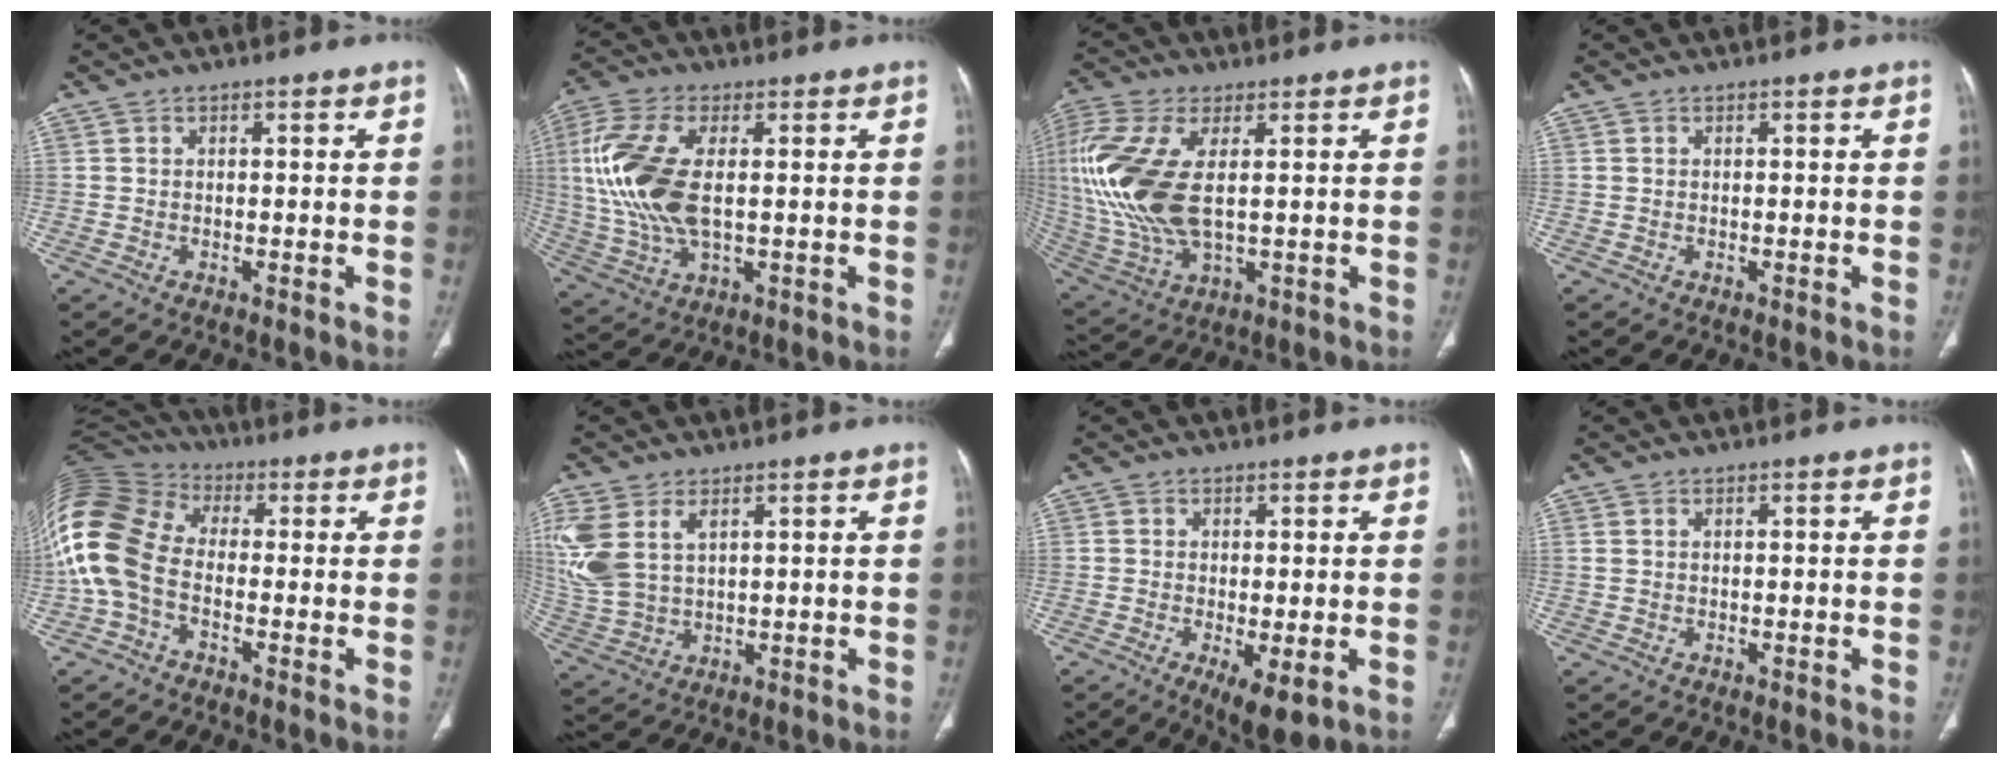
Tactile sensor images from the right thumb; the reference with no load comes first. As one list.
[{"total": 15.2, "force": [1.5, 7.4, 13.2], "torque": [-0.309, -0.003, 0.034]}, {"total": 18.6, "force": [2.1, 8.8, 16.3], "torque": [-0.396, -0.011, 0.049]}, {"total": 0.0}, {"total": 16.8, "force": [-2.5, 11.7, 11.8], "torque": [-0.271, 0.042, -0.056]}, {"total": 12.2, "force": [4.5, 7.4, 8.6], "torque": [-0.218, -0.006, 0.107]}, {"total": 6.0, "force": [-1.8, 2.0, 5.3], "torque": [-0.090, -0.019, -0.024]}, {"total": 0.5, "force": [0.2, 0.3, 0.3], "torque": [-0.007, 0.010, 0.006]}]